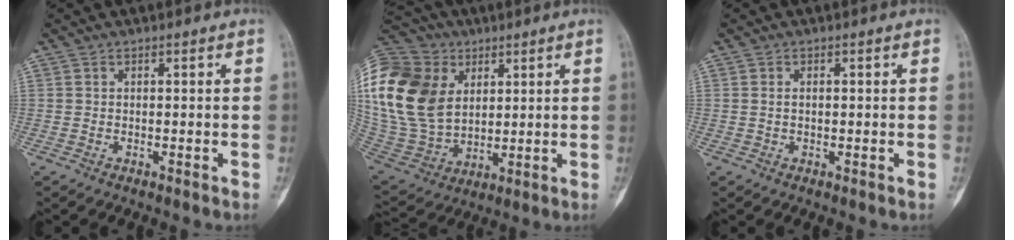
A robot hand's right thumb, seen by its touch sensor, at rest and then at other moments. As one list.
[{"total": 27.5, "force": [7.8, 19.9, 17.3], "torque": [-0.387, 0.014, 0.160]}, {"total": 1.0, "force": [0.0, 0.6, 0.8], "torque": [-0.020, 0.006, 0.001]}]